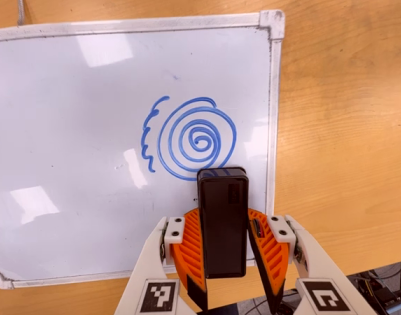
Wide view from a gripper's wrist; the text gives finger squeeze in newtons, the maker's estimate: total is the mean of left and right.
{"total": 5.4, "left": 5.3, "right": 5.5}